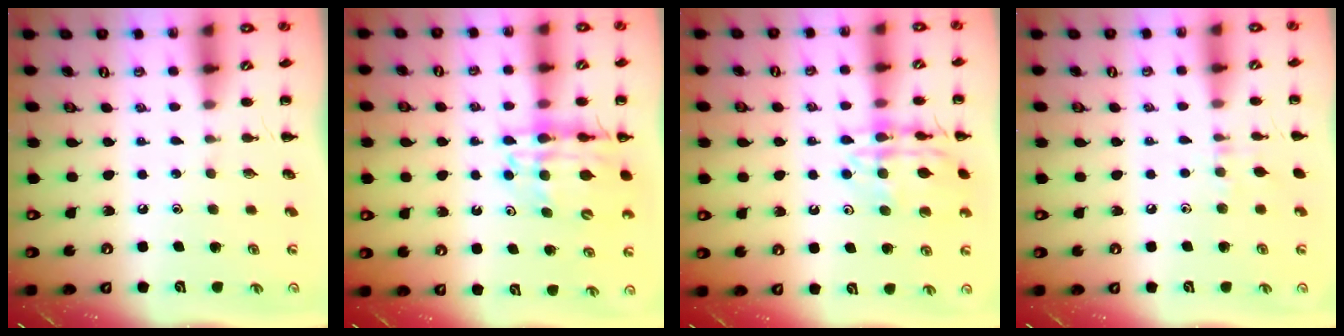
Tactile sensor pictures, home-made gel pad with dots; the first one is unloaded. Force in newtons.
{"total": 13.7, "press": 13.2, "slide": 3.6}
{"total": 14.8, "press": 14.7, "slide": 1.4}
{"total": 6.0, "press": 5.7, "slide": 1.9}